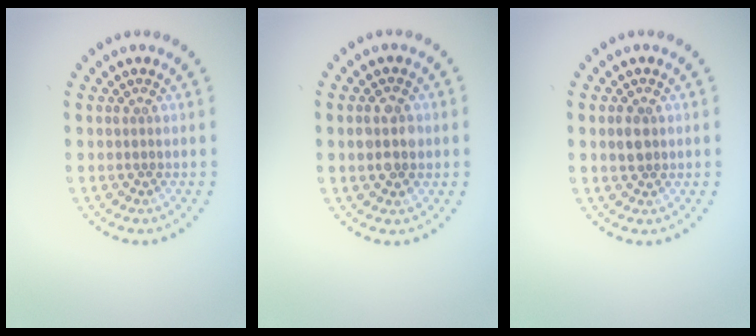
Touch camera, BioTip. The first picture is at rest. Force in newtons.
{"total": 3.3, "press": 3.3, "slide": 0.0}
{"total": 1.7, "press": 1.7, "slide": 0.1}